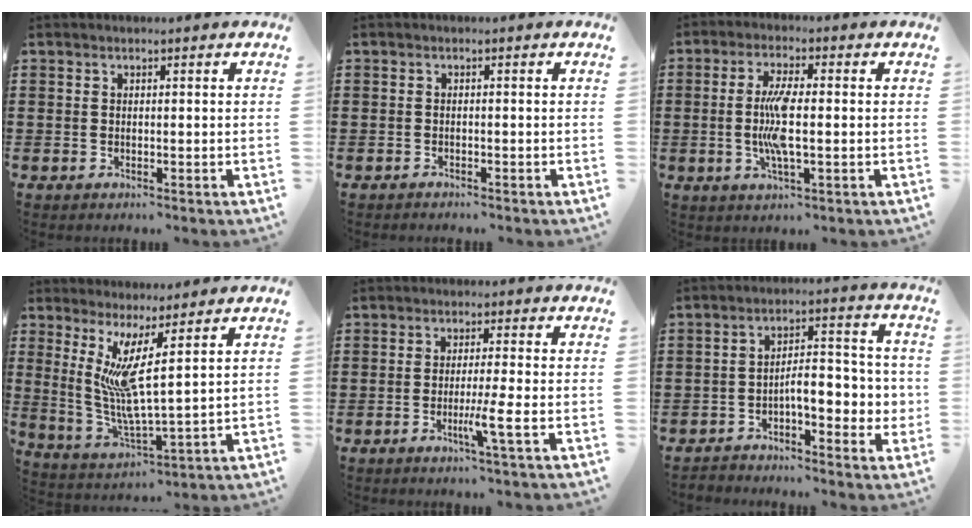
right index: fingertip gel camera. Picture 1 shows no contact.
{"total": 0.8, "force": [-0.8, 0.0, 0.0], "torque": [-0.002, 0.000, -0.016]}
{"total": 7.0, "force": [-0.6, 1.7, 6.7], "torque": [-0.146, -0.005, -0.022]}
{"total": 7.5, "force": [3.6, 0.3, 6.5], "torque": [-0.145, -0.029, 0.061]}
{"total": 4.8, "force": [-1.7, -0.6, 4.5], "torque": [-0.074, -0.017, -0.029]}
{"total": 5.4, "force": [-1.5, 2.6, 4.5], "torque": [-0.069, -0.008, -0.038]}